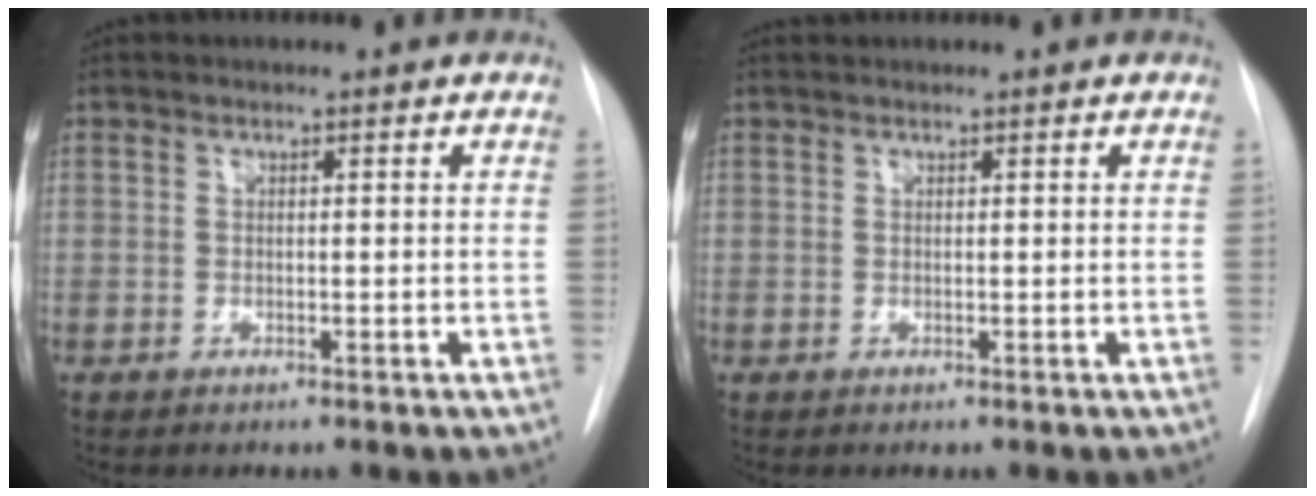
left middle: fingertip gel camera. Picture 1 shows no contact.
{"total": 0.8, "force": [0.8, 0.0, 0.0], "torque": [-0.006, 0.013, 0.018]}